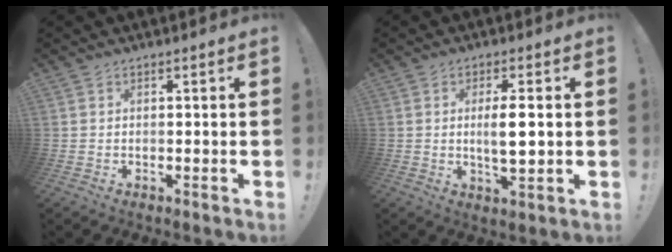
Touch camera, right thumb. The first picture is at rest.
{"total": 6.5, "force": [0.3, 1.8, 6.3], "torque": [-0.115, -0.007, -0.002]}